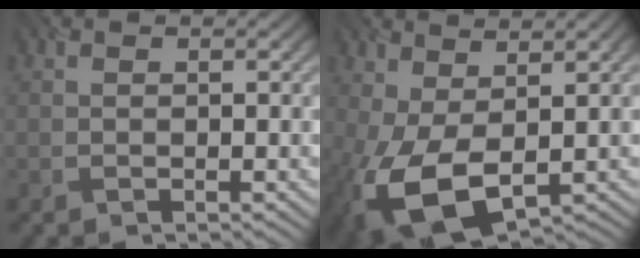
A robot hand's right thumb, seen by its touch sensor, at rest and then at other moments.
{"total": 9.2, "force": [-1.7, 4.8, 7.7], "torque": [-0.190, -0.014, -0.024]}